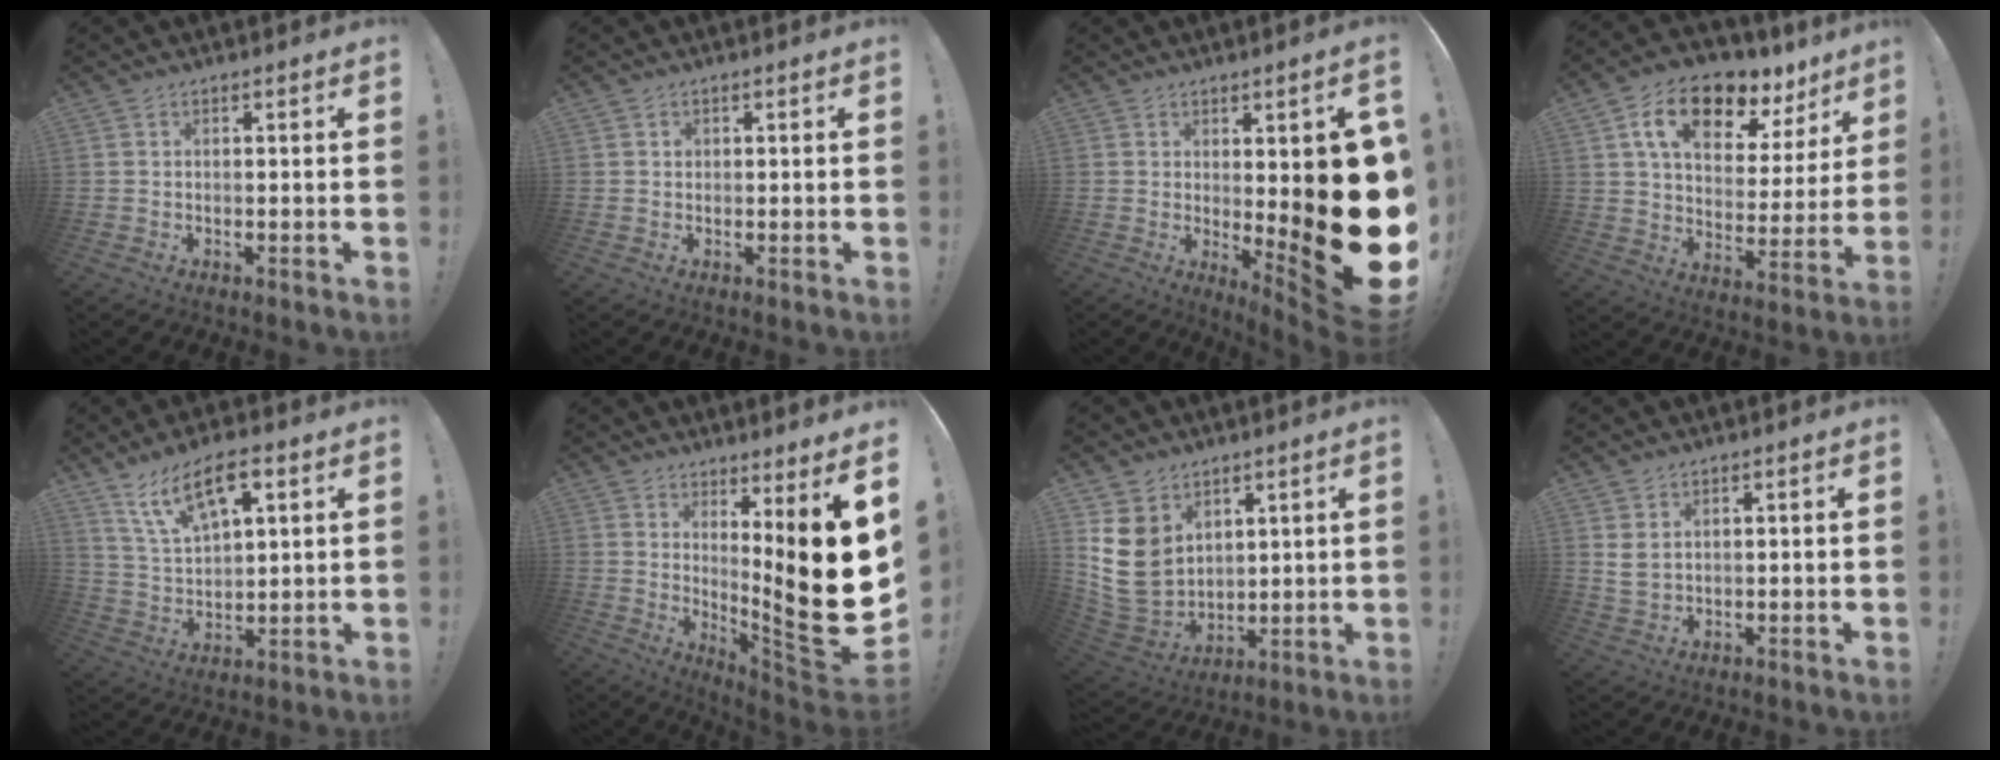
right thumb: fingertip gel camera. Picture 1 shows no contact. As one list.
[{"total": 0.8, "force": [0.2, 0.8, 0.1], "torque": [0.005, -0.002, 0.002]}, {"total": 17.8, "force": [-0.5, 3.0, 17.5], "torque": [-0.225, -0.036, 0.002]}, {"total": 16.1, "force": [9.2, 8.7, 9.9], "torque": [-0.157, -0.047, 0.161]}, {"total": 12.6, "force": [7.5, 5.5, 8.5], "torque": [-0.152, -0.022, 0.136]}, {"total": 19.8, "force": [2.4, 1.3, 19.6], "torque": [-0.273, -0.060, 0.043]}, {"total": 14.0, "force": [4.1, 11.3, 7.1], "torque": [-0.157, -0.030, 0.087]}, {"total": 4.2, "force": [2.2, 2.7, 2.3], "torque": [-0.039, -0.005, 0.043]}]